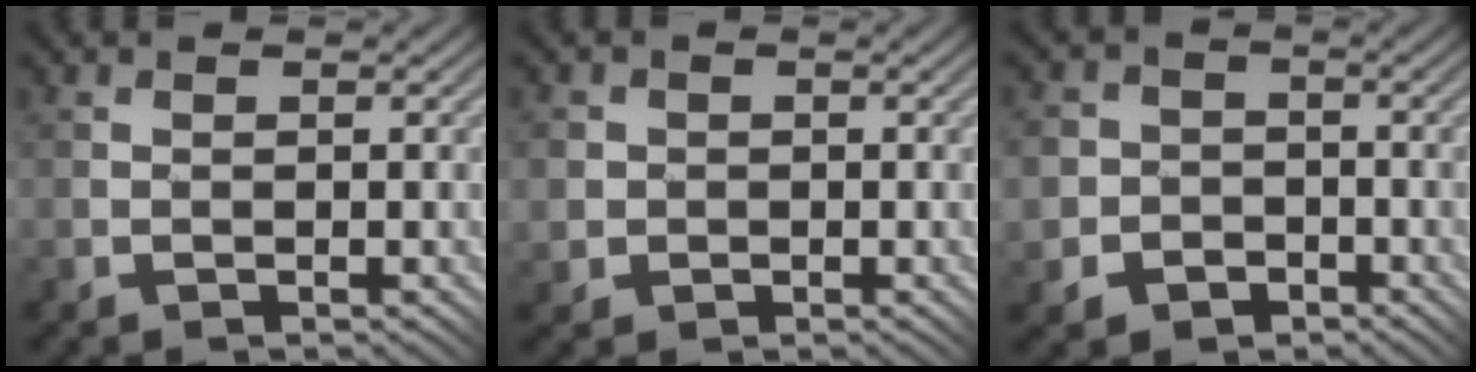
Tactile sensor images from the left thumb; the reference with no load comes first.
{"total": 3.4, "force": [-0.1, 3.4, 0.4], "torque": [-0.020, 0.010, -0.021]}
{"total": 5.9, "force": [-2.5, 5.3, 0.9], "torque": [-0.035, -0.001, -0.069]}